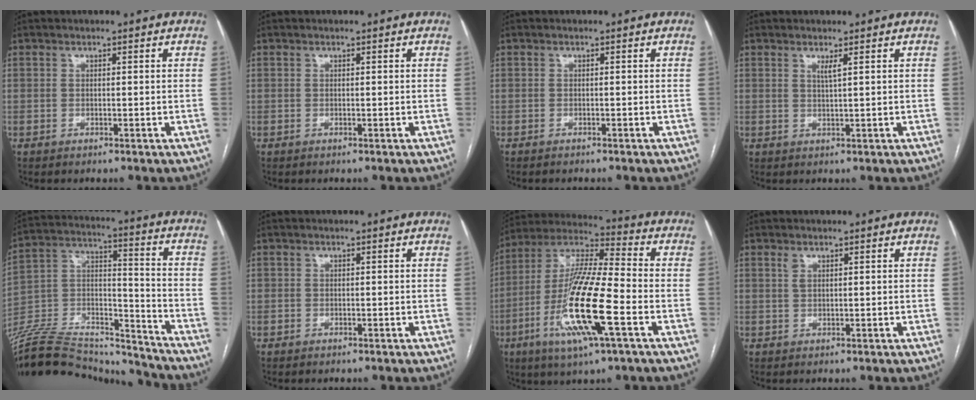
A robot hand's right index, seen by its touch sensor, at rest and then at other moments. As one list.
[{"total": 0.0}, {"total": 1.5, "force": [-1.4, 0.5, 0.4], "torque": [-0.011, -0.002, -0.015]}, {"total": 1.3, "force": [0.7, -0.2, 1.1], "torque": [-0.025, -0.006, 0.014]}, {"total": 30.7, "force": [-28.2, 7.0, 10.1], "torque": [-0.224, 0.001, -0.441]}, {"total": 0.8, "force": [-0.6, 0.5, 0.0], "torque": [-0.004, 0.006, -0.009]}, {"total": 18.6, "force": [-6.0, 1.8, 17.5], "torque": [-0.357, -0.016, -0.111]}, {"total": 1.0, "force": [0.5, 0.5, 0.6], "torque": [-0.016, 0.009, 0.011]}]